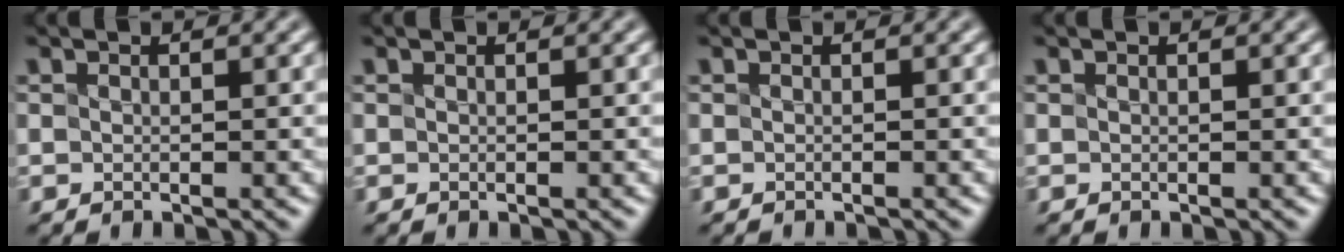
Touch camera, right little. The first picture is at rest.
{"total": 0.0}
{"total": 0.8, "force": [-0.7, 0.0, 0.1], "torque": [0.005, -0.003, -0.013]}
{"total": 0.0}